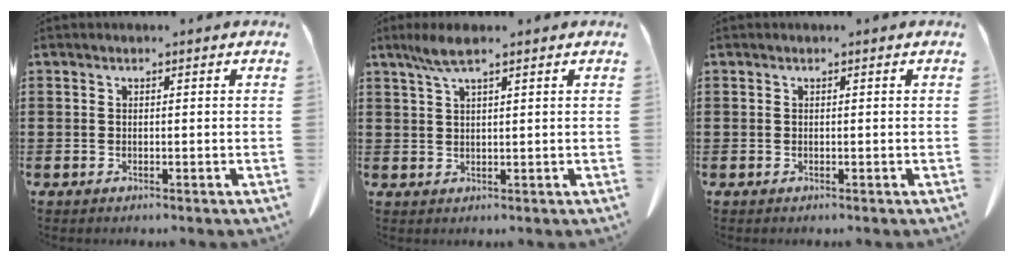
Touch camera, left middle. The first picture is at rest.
{"total": 3.9, "force": [2.4, 0.7, 2.9], "torque": [-0.063, 0.004, 0.042]}
{"total": 0.0}